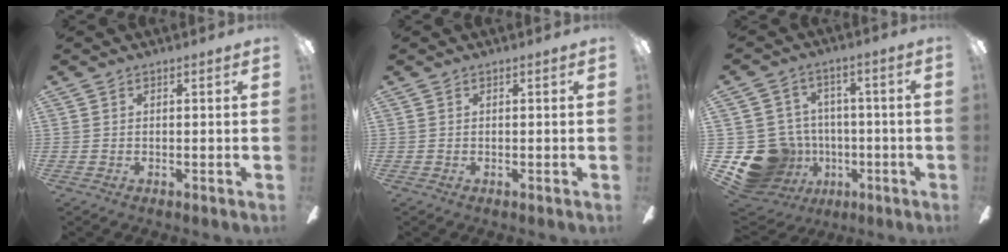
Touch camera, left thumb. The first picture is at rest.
{"total": 0.0}
{"total": 16.3, "force": [-5.5, 14.1, 6.0], "torque": [-0.145, 0.032, -0.068]}